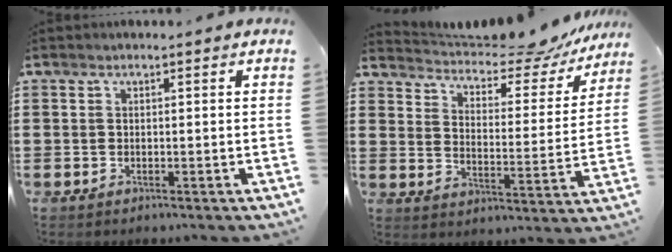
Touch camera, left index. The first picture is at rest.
{"total": 5.8, "force": [5.5, 1.1, 1.6], "torque": [-0.044, -0.041, 0.088]}